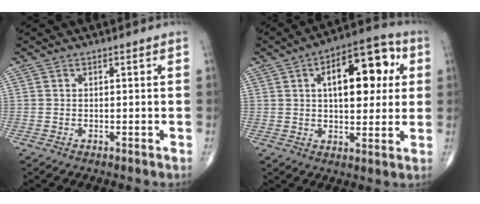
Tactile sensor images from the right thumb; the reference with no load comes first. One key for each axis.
{"total": 16.4, "fx": 4.1, "fy": 8.1, "fz": 13.6, "tx": -0.158, "ty": 0.013, "tz": 0.054}